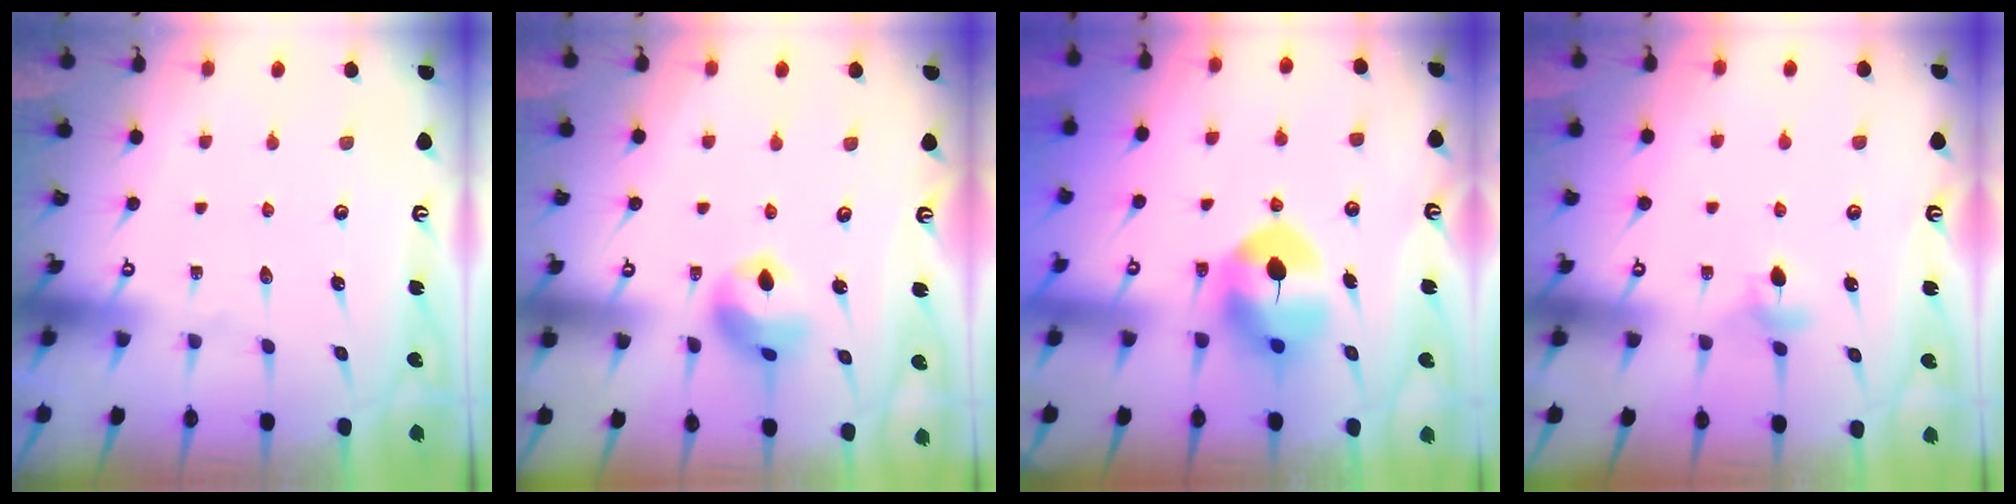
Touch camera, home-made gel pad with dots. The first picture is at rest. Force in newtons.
{"total": 9.6, "press": 9.6, "slide": 0.7}
{"total": 9.4, "press": 9.3, "slide": 1.1}
{"total": 4.3, "press": 4.2, "slide": 0.7}